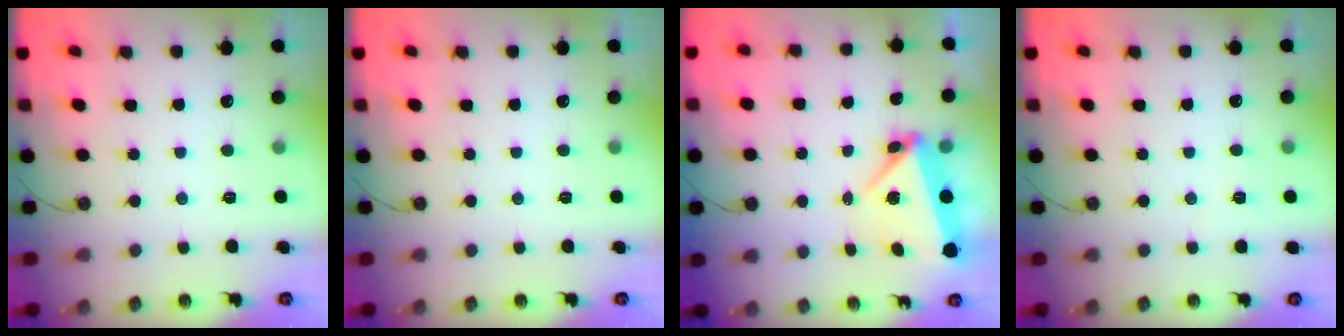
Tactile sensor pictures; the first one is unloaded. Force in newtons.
{"total": 0.0}
{"total": 5.2, "press": 5.0, "slide": 1.5}
{"total": 2.9, "press": 1.5, "slide": 2.5}